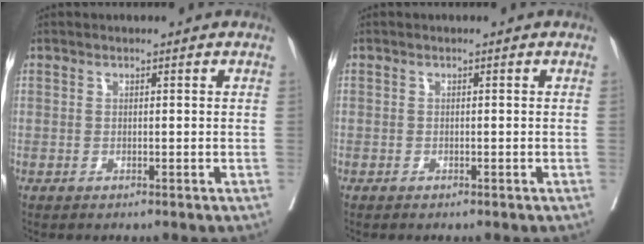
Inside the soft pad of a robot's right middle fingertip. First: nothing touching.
{"total": 0.0}